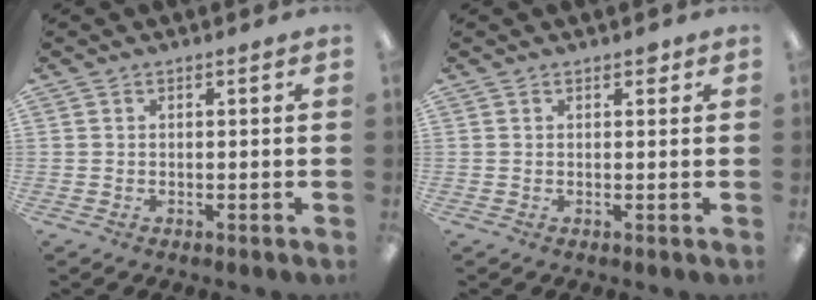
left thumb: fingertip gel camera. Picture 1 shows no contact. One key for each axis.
{"total": 1.7, "fx": 1.0, "fy": 1.0, "fz": 1.0, "tx": -0.006, "ty": -0.003, "tz": 0.014}